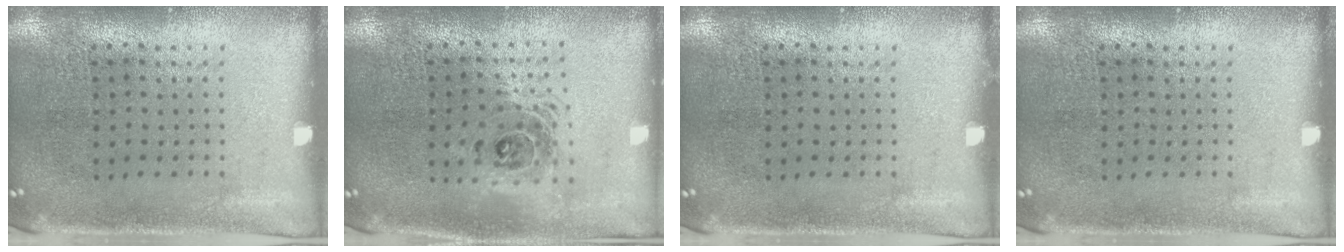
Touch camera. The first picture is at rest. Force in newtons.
{"total": 1.4, "press": 1.2, "slide": 0.7}
{"total": 0.0}
{"total": 0.0}